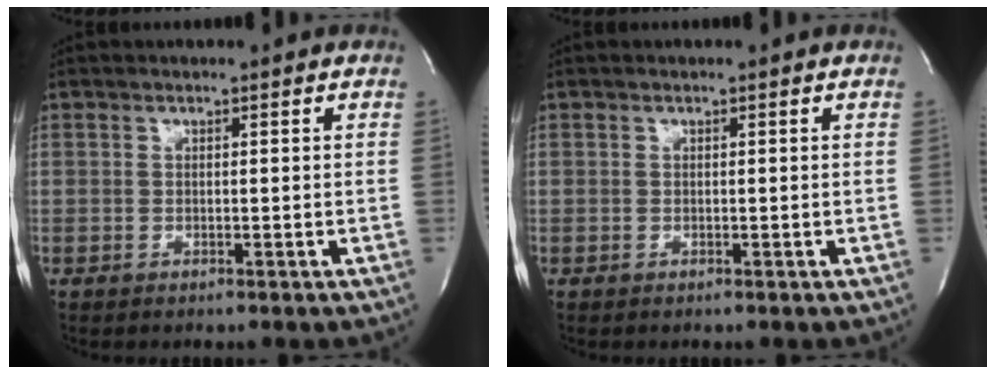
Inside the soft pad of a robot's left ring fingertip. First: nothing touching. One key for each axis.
{"total": 0.0}